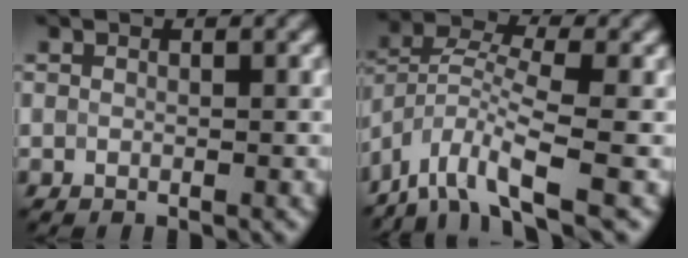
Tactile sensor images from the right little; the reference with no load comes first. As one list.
[{"total": 6.6, "force": [-4.5, 1.8, 4.6], "torque": [-0.083, 0.002, -0.100]}]